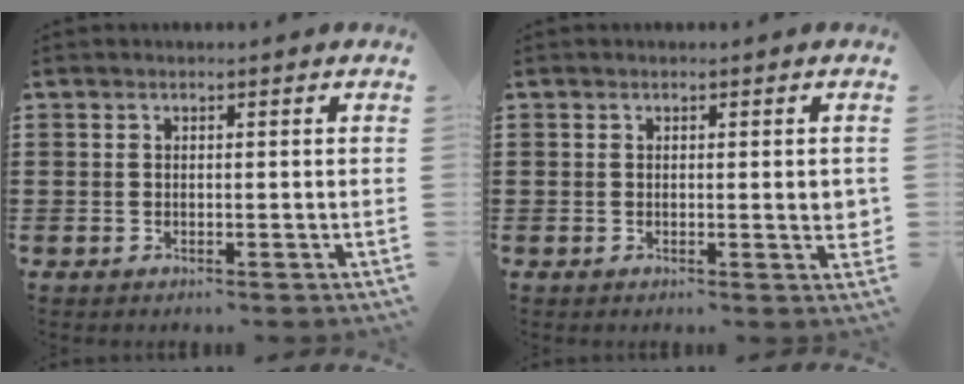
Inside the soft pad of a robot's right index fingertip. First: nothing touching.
{"total": 2.0, "force": [0.2, 0.4, 1.9], "torque": [-0.036, 0.001, 0.003]}